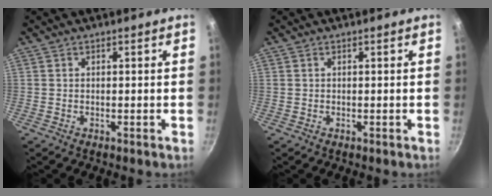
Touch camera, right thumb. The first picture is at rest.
{"total": 0.0}